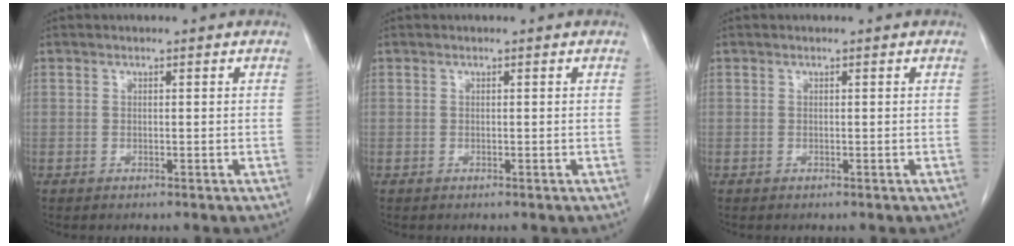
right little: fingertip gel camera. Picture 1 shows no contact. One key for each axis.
{"total": 0.0}
{"total": 0.0}